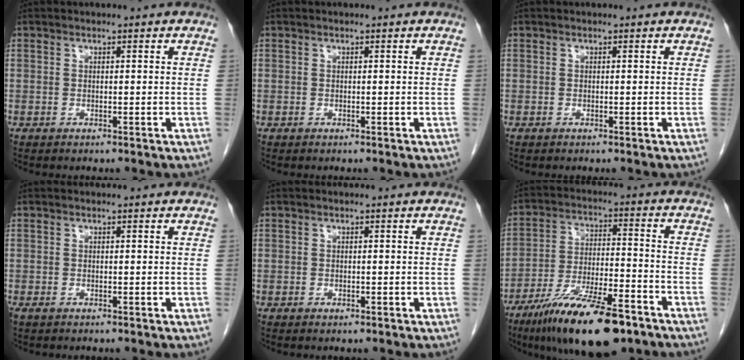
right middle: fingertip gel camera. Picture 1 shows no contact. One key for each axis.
{"total": 0.0}
{"total": 0.0}
{"total": 0.6, "fx": -0.4, "fy": 0.3, "fz": 0.3, "tx": -0.012, "ty": -0.001, "tz": -0.005}
{"total": 0.6, "fx": -0.4, "fy": 0.3, "fz": 0.4, "tx": -0.008, "ty": 0.000, "tz": -0.003}
{"total": 17.0, "fx": -11.5, "fy": 3.7, "fz": 12.0, "tx": -0.204, "ty": -0.024, "tz": -0.199}